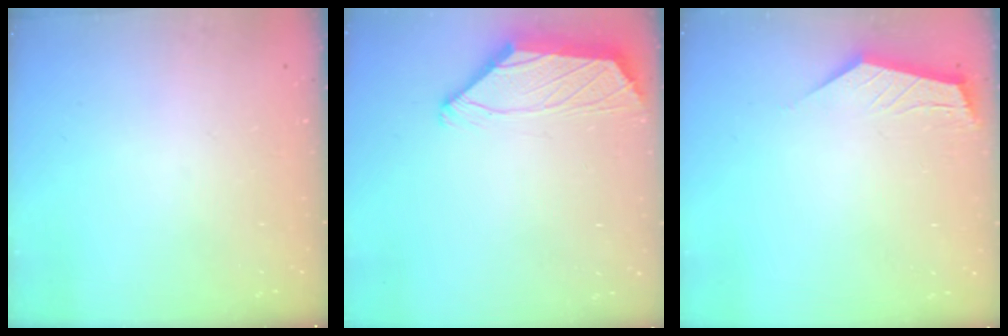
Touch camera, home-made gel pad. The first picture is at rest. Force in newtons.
{"total": 1.8, "press": 1.6, "slide": 0.7}
{"total": 2.4, "press": 2.4, "slide": 0.3}